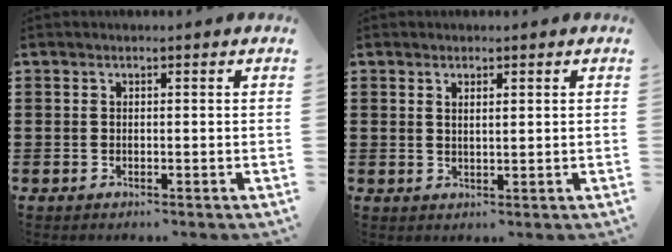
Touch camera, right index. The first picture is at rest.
{"total": 1.1, "force": [0.8, 0.2, 0.8], "torque": [-0.016, 0.002, 0.014]}